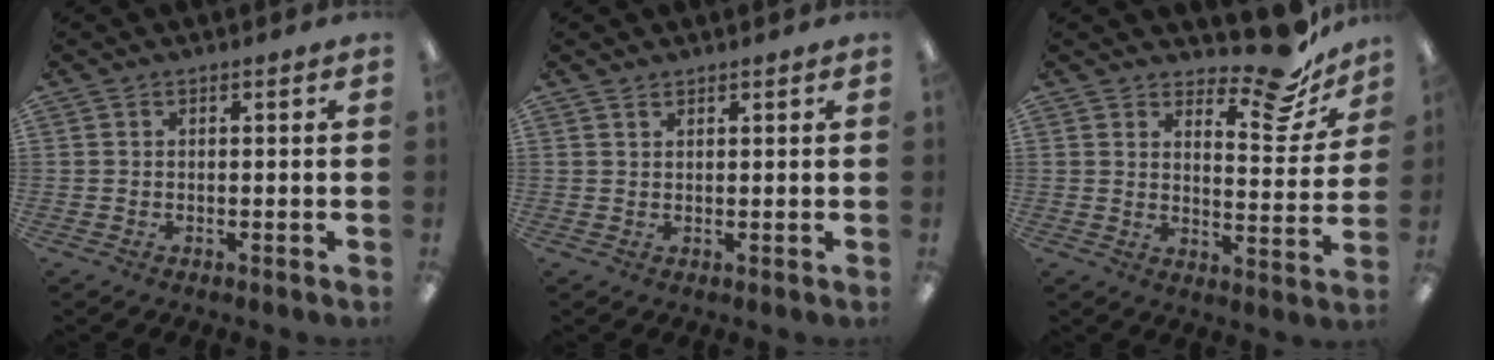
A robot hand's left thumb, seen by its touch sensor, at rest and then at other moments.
{"total": 1.2, "force": [1.1, 0.3, 0.3], "torque": [-0.007, -0.001, 0.021]}
{"total": 13.2, "force": [10.6, 4.3, 6.6], "torque": [-0.076, -0.083, 0.178]}